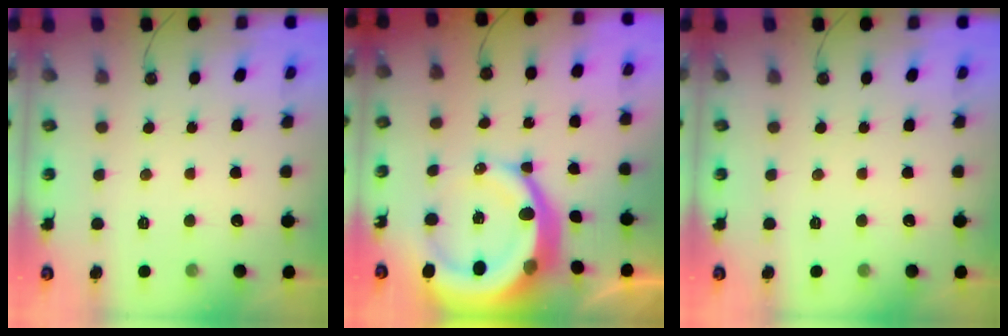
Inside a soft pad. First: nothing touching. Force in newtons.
{"total": 18.7, "press": 18.6, "slide": 1.9}
{"total": 0.0}